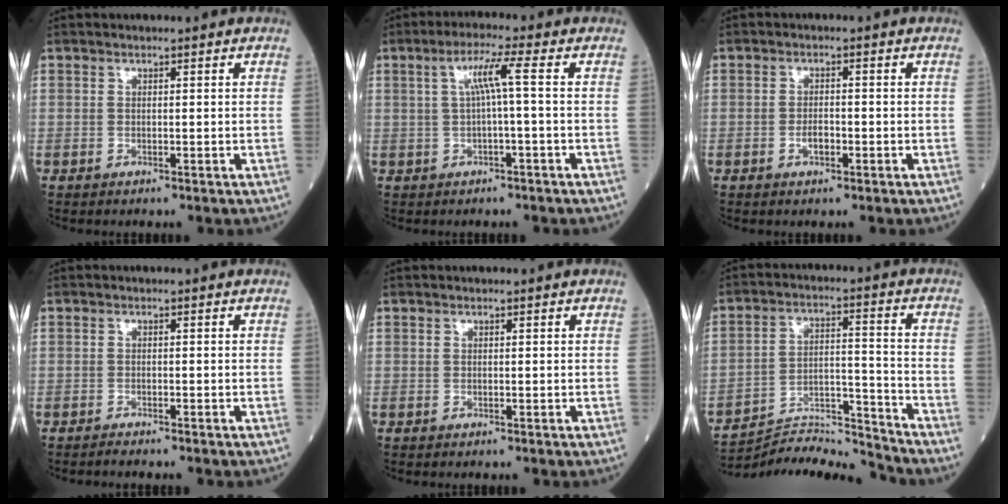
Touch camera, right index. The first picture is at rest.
{"total": 4.6, "force": [0.4, -0.6, 4.5], "torque": [-0.085, 0.015, 0.013]}
{"total": 2.2, "force": [-0.8, 0.9, 1.8], "torque": [-0.031, 0.003, -0.013]}
{"total": 1.4, "force": [-1.4, -0.2, 0.3], "torque": [-0.010, -0.002, -0.023]}
{"total": 0.0}
{"total": 12.1, "force": [-12.0, -1.7, -0.4], "torque": [0.000, 0.032, -0.209]}